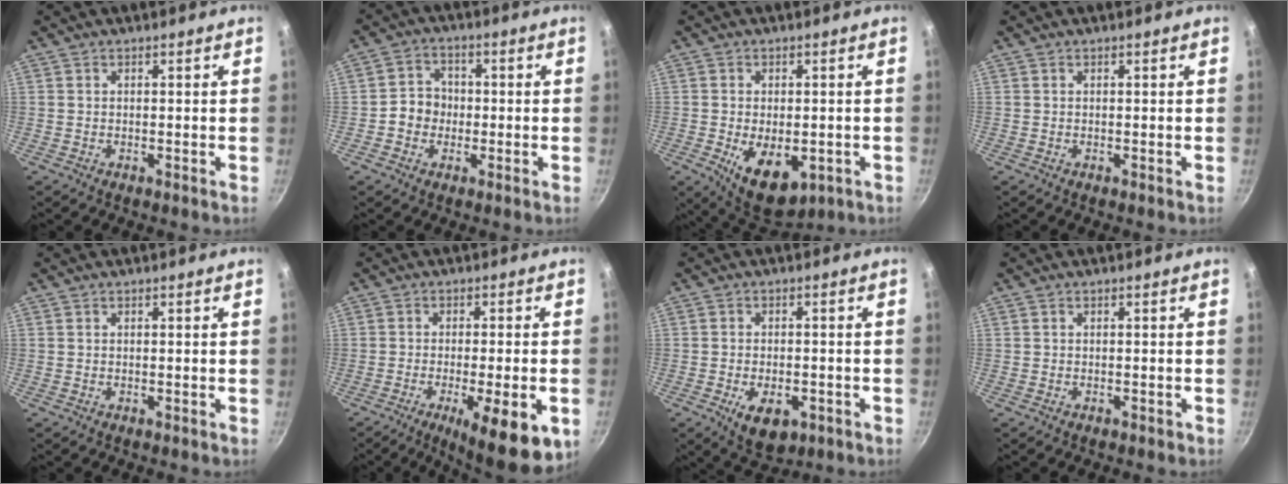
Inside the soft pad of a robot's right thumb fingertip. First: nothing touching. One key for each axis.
{"total": 5.5, "fx": -0.9, "fy": 5.0, "fz": 2.2, "tx": -0.004, "ty": 0.019, "tz": -0.024}
{"total": 11.3, "fx": -3.1, "fy": 6.6, "fz": 8.7, "tx": -0.106, "ty": -0.007, "tz": -0.029}
{"total": 0.0}
{"total": 0.0}
{"total": 13.8, "fx": -5.2, "fy": 3.6, "fz": 12.2, "tx": -0.167, "ty": 0.004, "tz": -0.072}
{"total": 8.0, "fx": -3.1, "fy": 4.6, "fz": 5.7, "tx": -0.074, "ty": 0.009, "tz": -0.037}
{"total": 0.5, "fx": -0.4, "fy": 0.3, "fz": 0.1, "tx": -0.002, "ty": 0.006, "tz": -0.003}